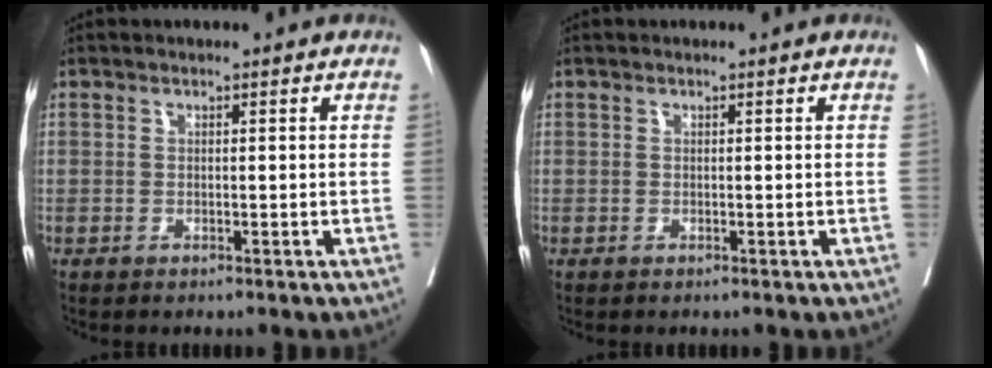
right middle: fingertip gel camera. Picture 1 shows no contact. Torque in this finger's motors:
{"motor_torque": [0.05, 0.05, 0.00, 0.01]}